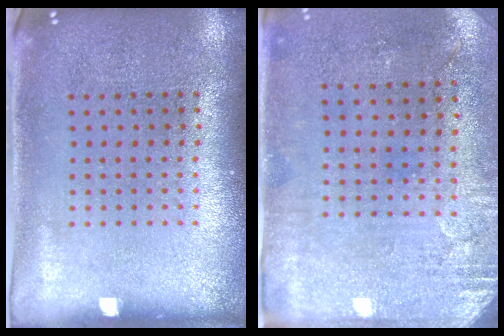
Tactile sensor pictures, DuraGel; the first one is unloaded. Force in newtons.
{"total": 2.9, "press": 2.4, "slide": 1.6}